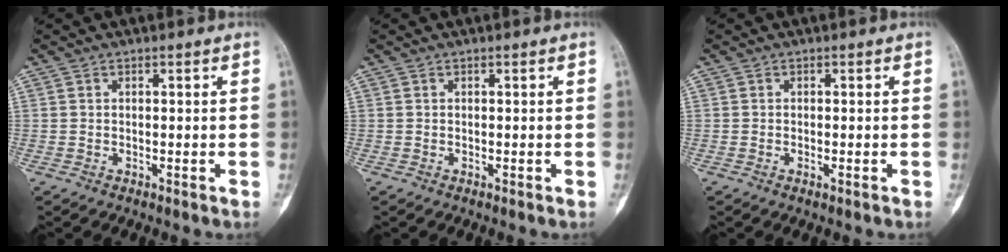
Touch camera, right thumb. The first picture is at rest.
{"total": 0.0}
{"total": 0.8, "force": [-0.3, 0.2, 0.7], "torque": [-0.014, -0.001, -0.005]}